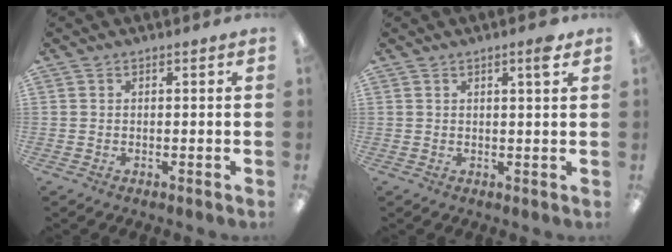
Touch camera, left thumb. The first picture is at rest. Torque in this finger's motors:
{"motor_torque": [0.10, 0.22, -0.18, 0.01, 0.02]}